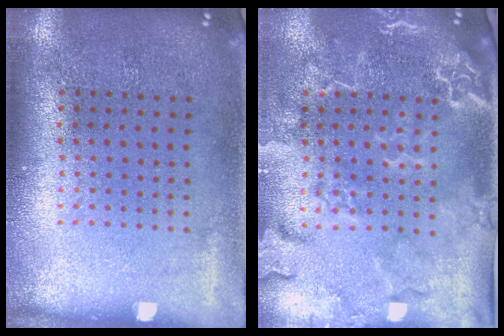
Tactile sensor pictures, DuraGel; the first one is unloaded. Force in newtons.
{"total": 2.8, "press": 2.5, "slide": 1.4}